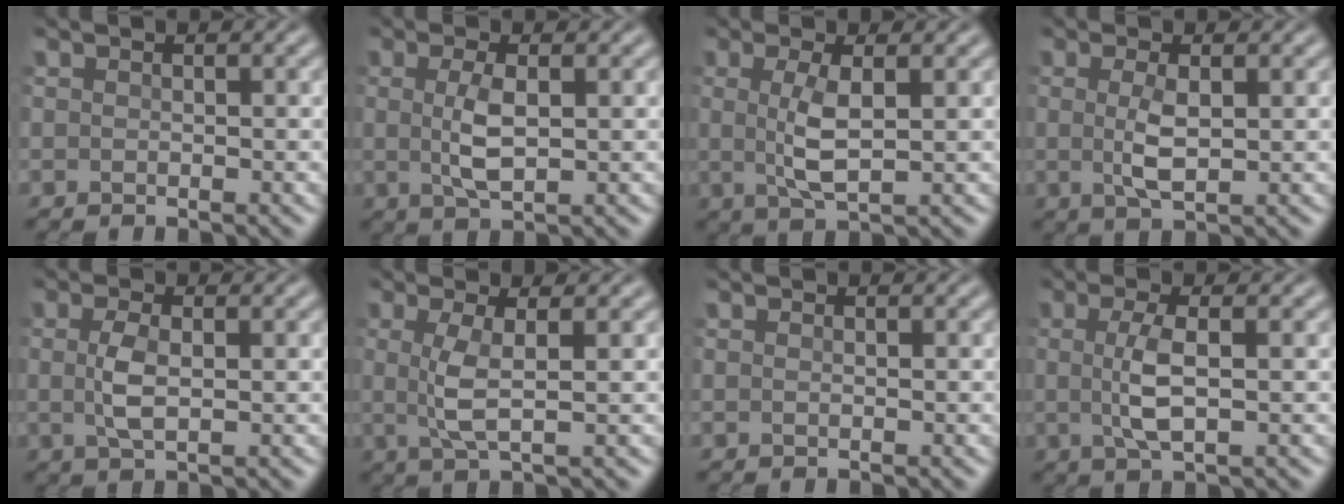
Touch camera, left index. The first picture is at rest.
{"total": 3.1, "force": [0.1, 0.9, 2.9], "torque": [-0.067, 0.000, 0.004]}
{"total": 3.3, "force": [0.3, 0.6, 3.3], "torque": [-0.074, -0.001, 0.008]}
{"total": 2.8, "force": [0.0, 0.7, 2.7], "torque": [-0.060, -0.002, 0.004]}
{"total": 2.7, "force": [-0.1, 1.0, 2.5], "torque": [-0.055, 0.001, -0.001]}
{"total": 2.9, "force": [0.2, 0.1, 2.9], "torque": [-0.066, 0.000, 0.006]}
{"total": 0.0}
{"total": 3.4, "force": [0.0, 0.7, 3.3], "torque": [-0.075, 0.001, 0.000]}